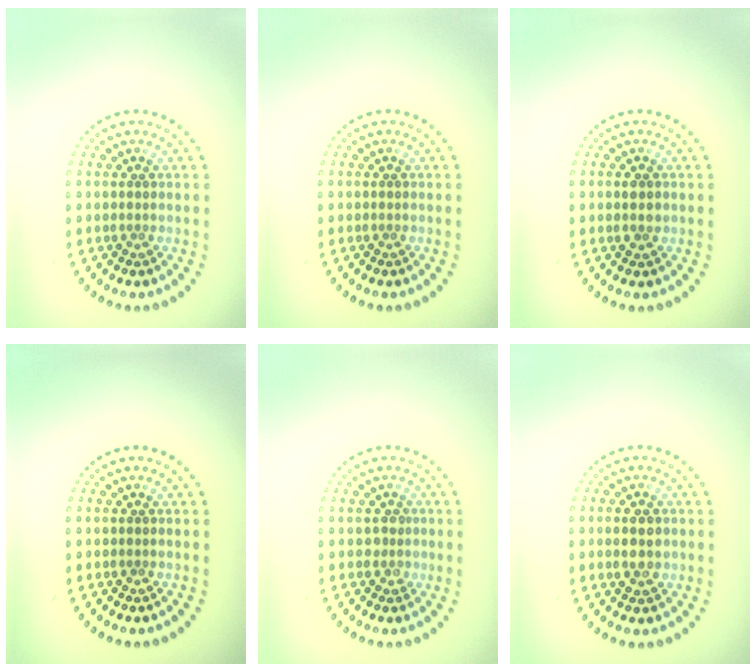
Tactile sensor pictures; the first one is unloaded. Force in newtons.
{"total": 0.0}
{"total": 1.0, "press": 1.0, "slide": 0.2}
{"total": 0.0}
{"total": 1.2, "press": 1.0, "slide": 0.7}
{"total": 2.8, "press": 2.8, "slide": 0.2}